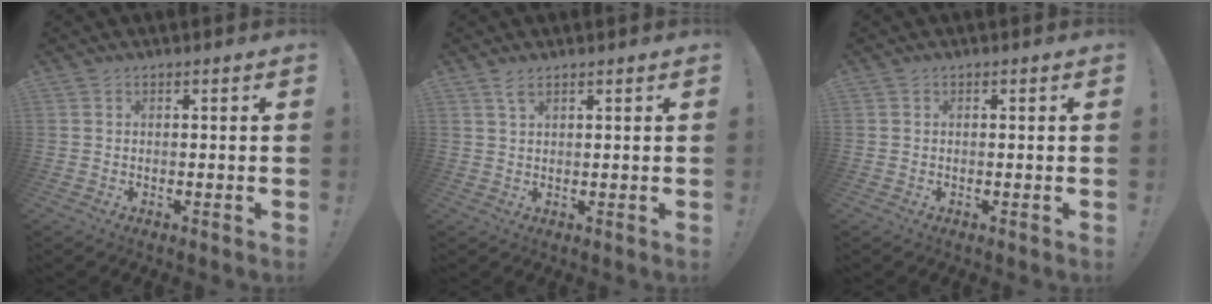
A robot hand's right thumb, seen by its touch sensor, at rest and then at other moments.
{"total": 2.3, "force": [1.4, 0.8, 1.6], "torque": [-0.033, -0.001, 0.025]}
{"total": 0.0}